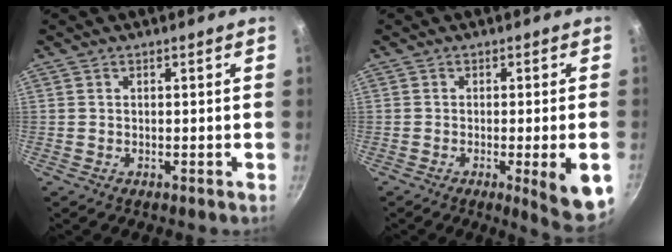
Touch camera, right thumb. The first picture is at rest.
{"total": 8.7, "force": [-2.7, 1.1, 8.2], "torque": [-0.102, 0.003, -0.033]}